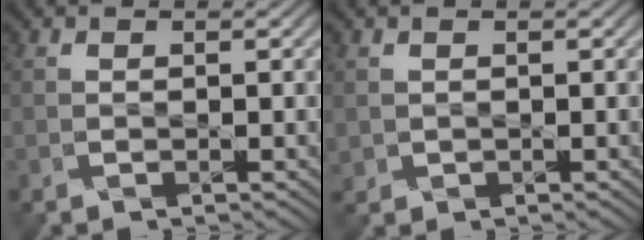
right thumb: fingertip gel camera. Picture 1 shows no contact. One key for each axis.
{"total": 1.5, "fx": 0.0, "fy": 1.4, "fz": 0.3, "tx": -0.015, "ty": -0.006, "tz": 0.010}